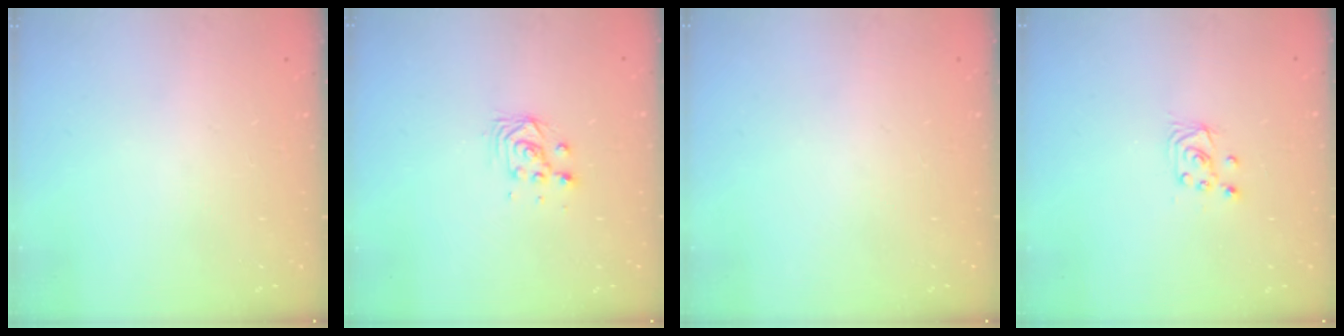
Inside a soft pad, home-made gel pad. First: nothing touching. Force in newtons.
{"total": 3.8, "press": 3.7, "slide": 0.6}
{"total": 0.0}
{"total": 3.0, "press": 3.0, "slide": 0.3}